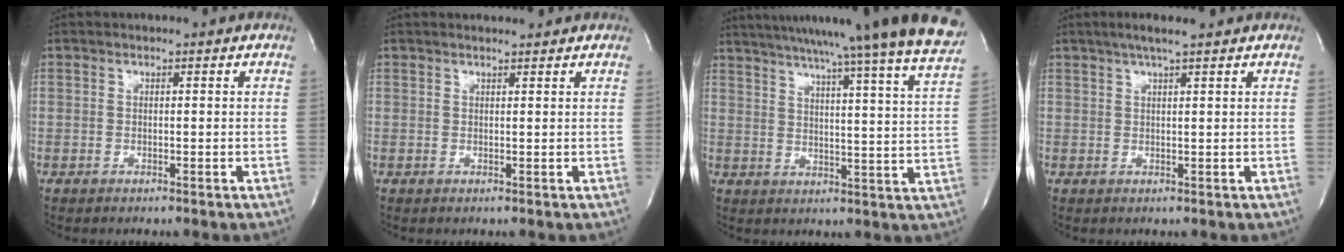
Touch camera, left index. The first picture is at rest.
{"total": 1.9, "force": [1.8, 0.1, 0.3], "torque": [-0.010, 0.009, 0.027]}
{"total": 30.1, "force": [26.4, -0.6, 14.4], "torque": [-0.218, -0.063, 0.329]}
{"total": 4.5, "force": [3.4, 0.0, 2.9], "torque": [-0.052, 0.017, 0.058]}